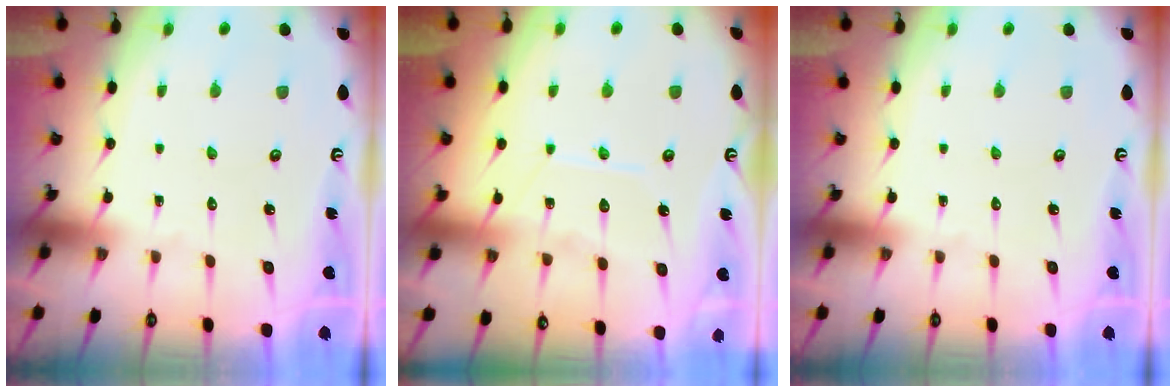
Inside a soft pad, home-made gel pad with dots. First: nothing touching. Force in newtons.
{"total": 8.2, "press": 8.1, "slide": 0.8}
{"total": 0.0}